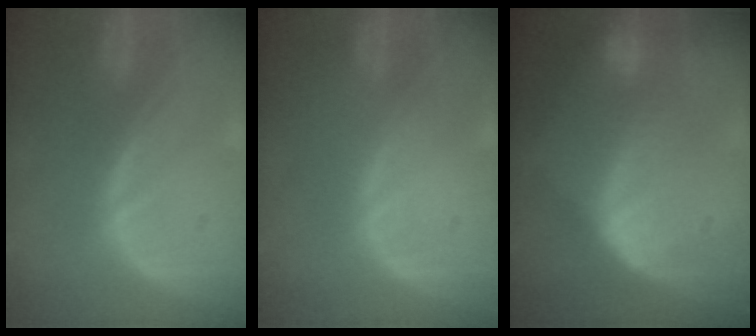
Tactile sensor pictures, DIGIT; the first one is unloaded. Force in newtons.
{"total": 0.0}
{"total": 6.8, "press": 6.6, "slide": 1.5}